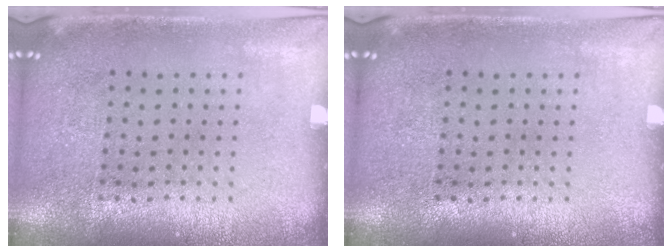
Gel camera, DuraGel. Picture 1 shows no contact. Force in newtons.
{"total": 0.0}